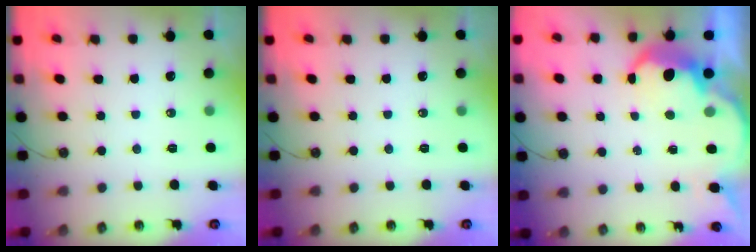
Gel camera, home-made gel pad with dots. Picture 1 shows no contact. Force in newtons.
{"total": 0.0}
{"total": 7.1, "press": 7.1, "slide": 0.5}